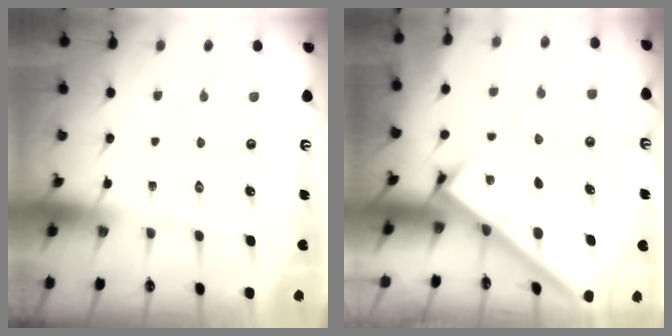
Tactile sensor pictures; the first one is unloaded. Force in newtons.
{"total": 2.6, "press": 2.6, "slide": 0.3}